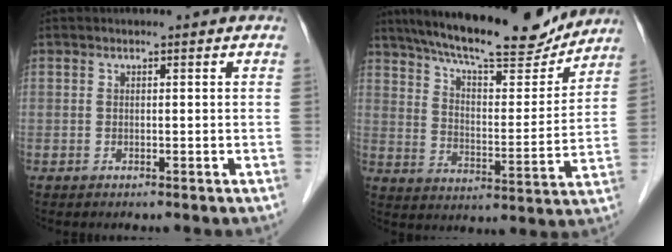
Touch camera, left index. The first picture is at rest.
{"total": 20.0, "force": [17.2, 4.0, 9.4], "torque": [-0.153, 0.004, 0.255]}